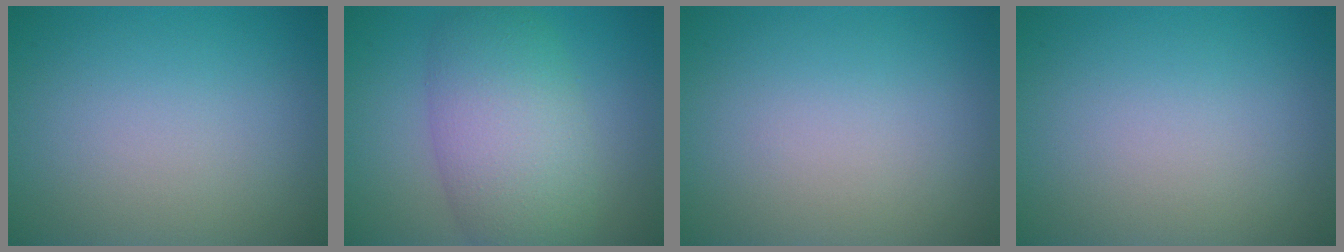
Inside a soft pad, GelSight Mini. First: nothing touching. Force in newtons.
{"total": 7.6, "press": 7.6, "slide": 0.2}
{"total": 0.0}
{"total": 0.0}